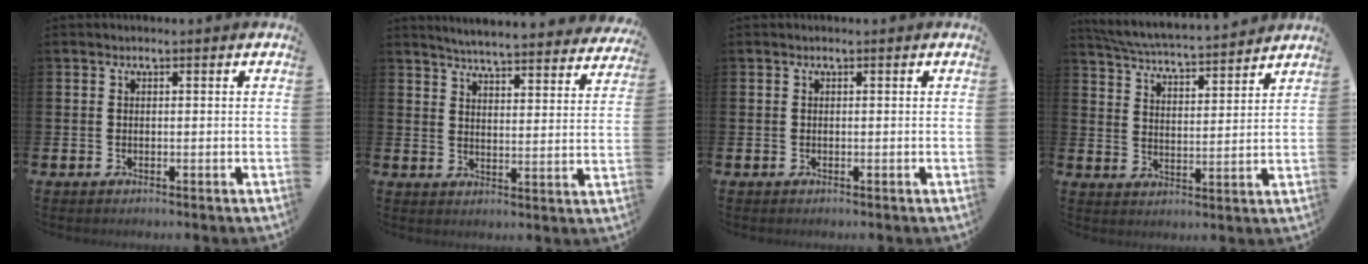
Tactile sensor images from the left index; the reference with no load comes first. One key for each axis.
{"total": 5.2, "fx": 5.2, "fy": 0.1, "fz": 0.8, "tx": -0.029, "ty": -0.043, "tz": 0.087}
{"total": 0.0}
{"total": 5.3, "fx": 5.2, "fy": 0.1, "fz": 1.0, "tx": -0.041, "ty": -0.042, "tz": 0.088}